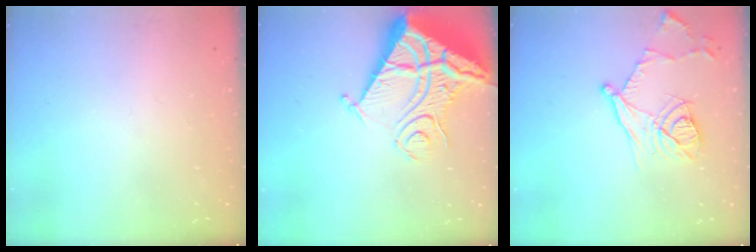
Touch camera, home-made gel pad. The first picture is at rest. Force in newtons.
{"total": 16.7, "press": 16.6, "slide": 2.2}
{"total": 13.8, "press": 13.7, "slide": 1.8}